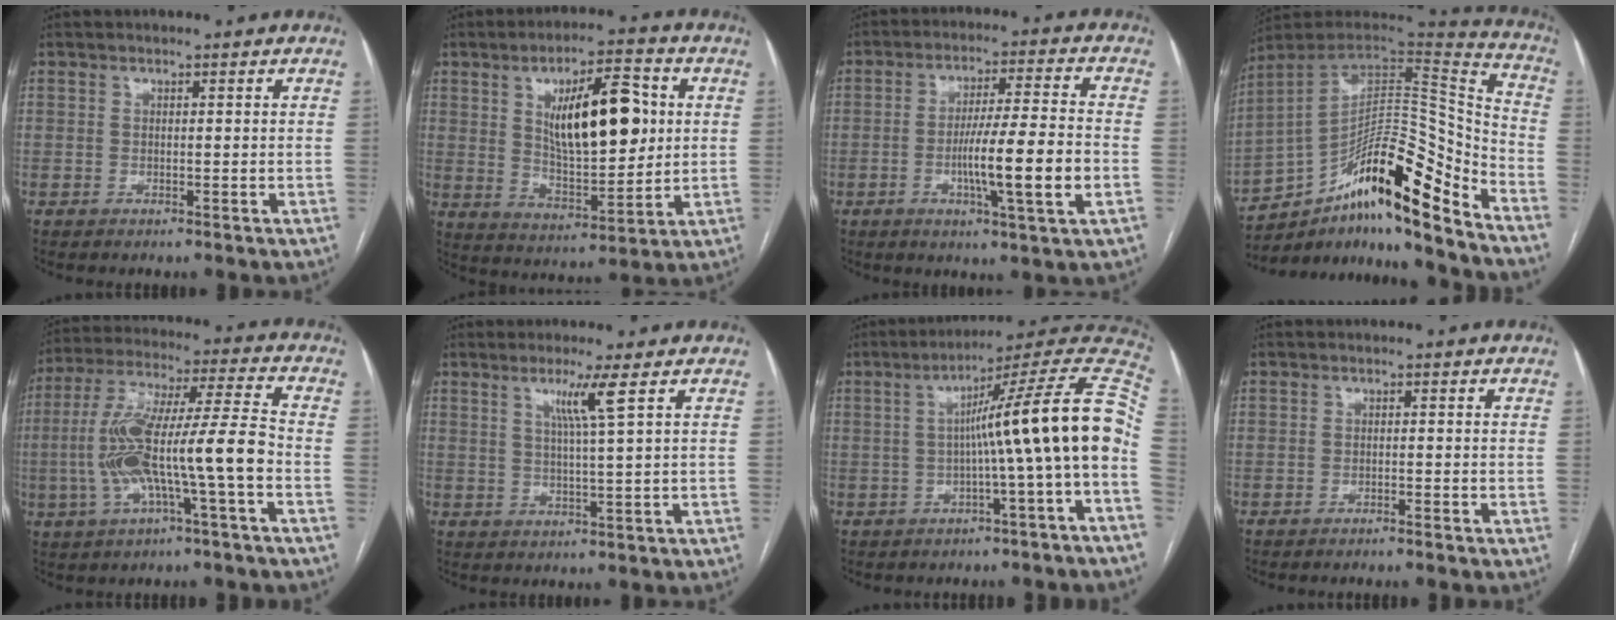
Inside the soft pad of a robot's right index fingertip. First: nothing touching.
{"total": 14.8, "force": [3.6, 5.1, 13.4], "torque": [-0.220, 0.009, 0.063]}
{"total": 11.8, "force": [-2.8, -0.1, 11.5], "torque": [-0.192, -0.002, -0.049]}
{"total": 22.3, "force": [-15.0, 3.5, 16.2], "torque": [-0.237, 0.032, -0.249]}
{"total": 14.8, "force": [-3.5, 0.7, 14.4], "torque": [-0.280, 0.022, -0.060]}
{"total": 4.5, "force": [2.1, -1.4, 3.7], "torque": [-0.073, -0.009, 0.041]}
{"total": 16.1, "force": [-1.5, -1.4, 16.0], "torque": [-0.208, 0.041, -0.031]}
{"total": 2.1, "force": [-1.9, -0.5, 0.8], "torque": [-0.008, 0.002, -0.025]}